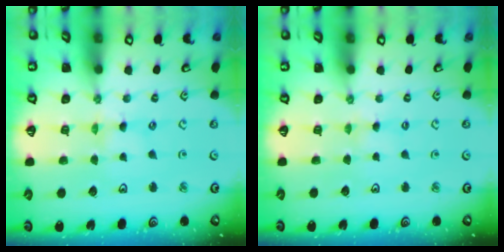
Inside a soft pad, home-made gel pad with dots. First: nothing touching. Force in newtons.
{"total": 1.8, "press": 1.7, "slide": 0.3}